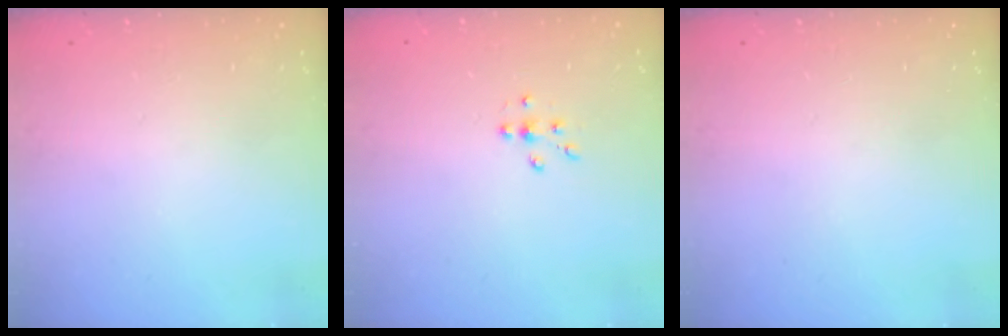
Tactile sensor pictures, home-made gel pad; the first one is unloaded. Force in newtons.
{"total": 5.7, "press": 5.5, "slide": 1.3}
{"total": 0.0}